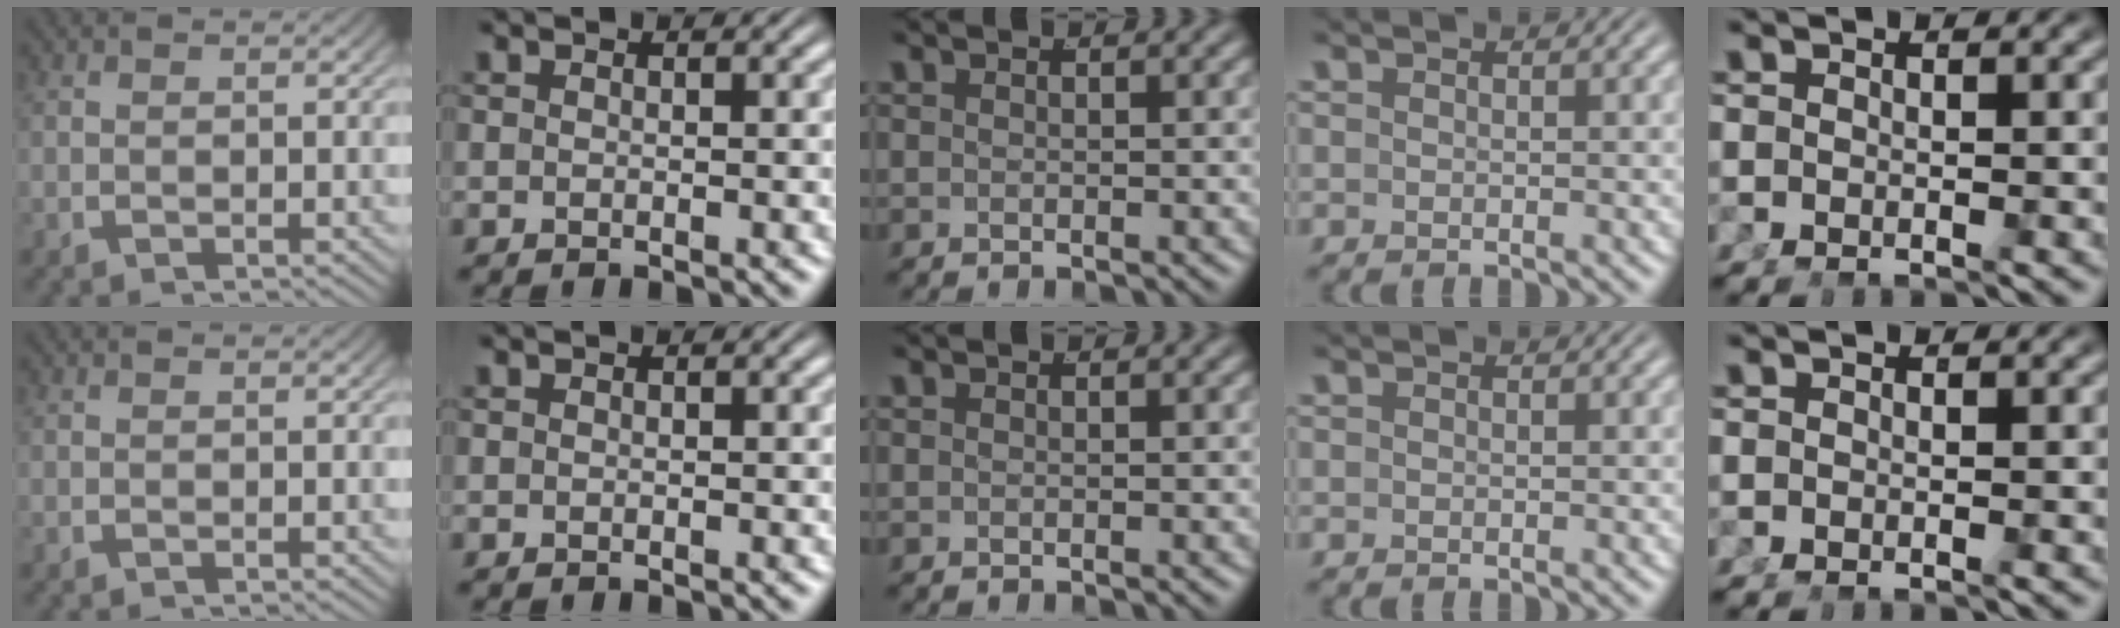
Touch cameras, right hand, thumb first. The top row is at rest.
{}